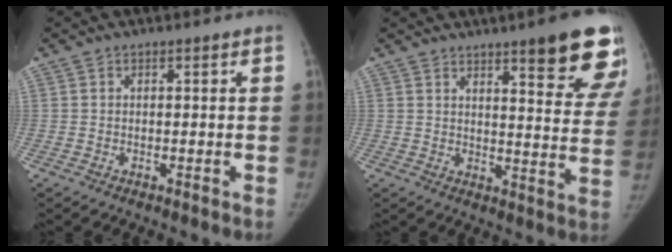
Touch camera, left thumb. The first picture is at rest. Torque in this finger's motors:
{"motor_torque": [1.15, 0.41, 1.54, -0.97, 0.20]}